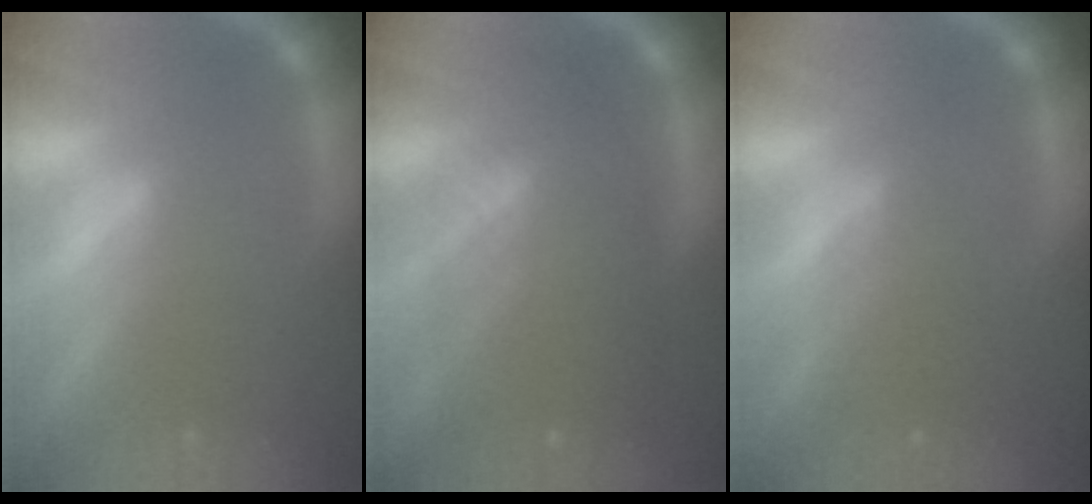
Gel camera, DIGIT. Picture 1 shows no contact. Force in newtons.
{"total": 8.6}
{"total": 3.0}